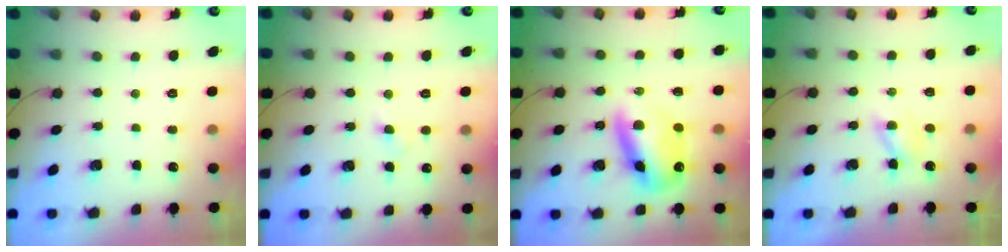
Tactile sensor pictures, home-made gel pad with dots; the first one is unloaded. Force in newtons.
{"total": 2.1, "press": 1.9, "slide": 0.9}
{"total": 10.6, "press": 10.4, "slide": 2.5}
{"total": 2.0, "press": 1.8, "slide": 0.9}